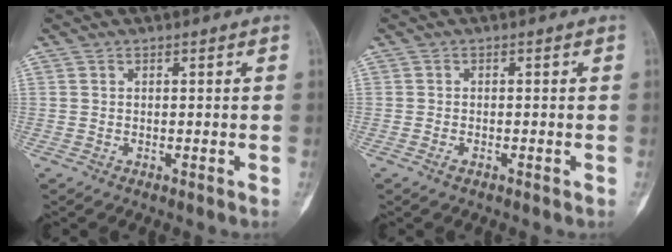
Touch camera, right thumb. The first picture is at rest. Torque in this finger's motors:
{"motor_torque": [-0.65, -0.02, -0.34, 0.29, -0.16]}